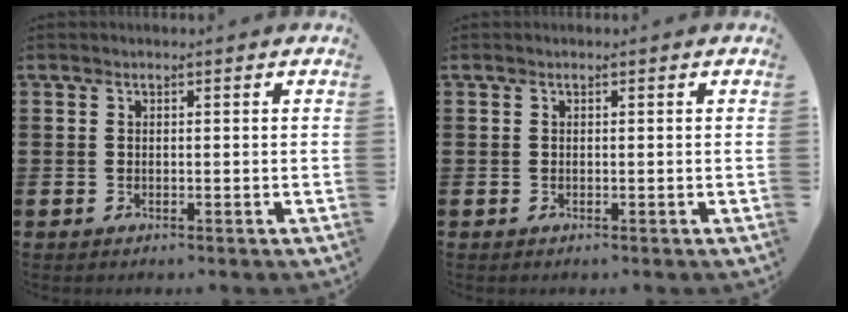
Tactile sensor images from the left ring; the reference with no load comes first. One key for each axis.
{"total": 0.0}